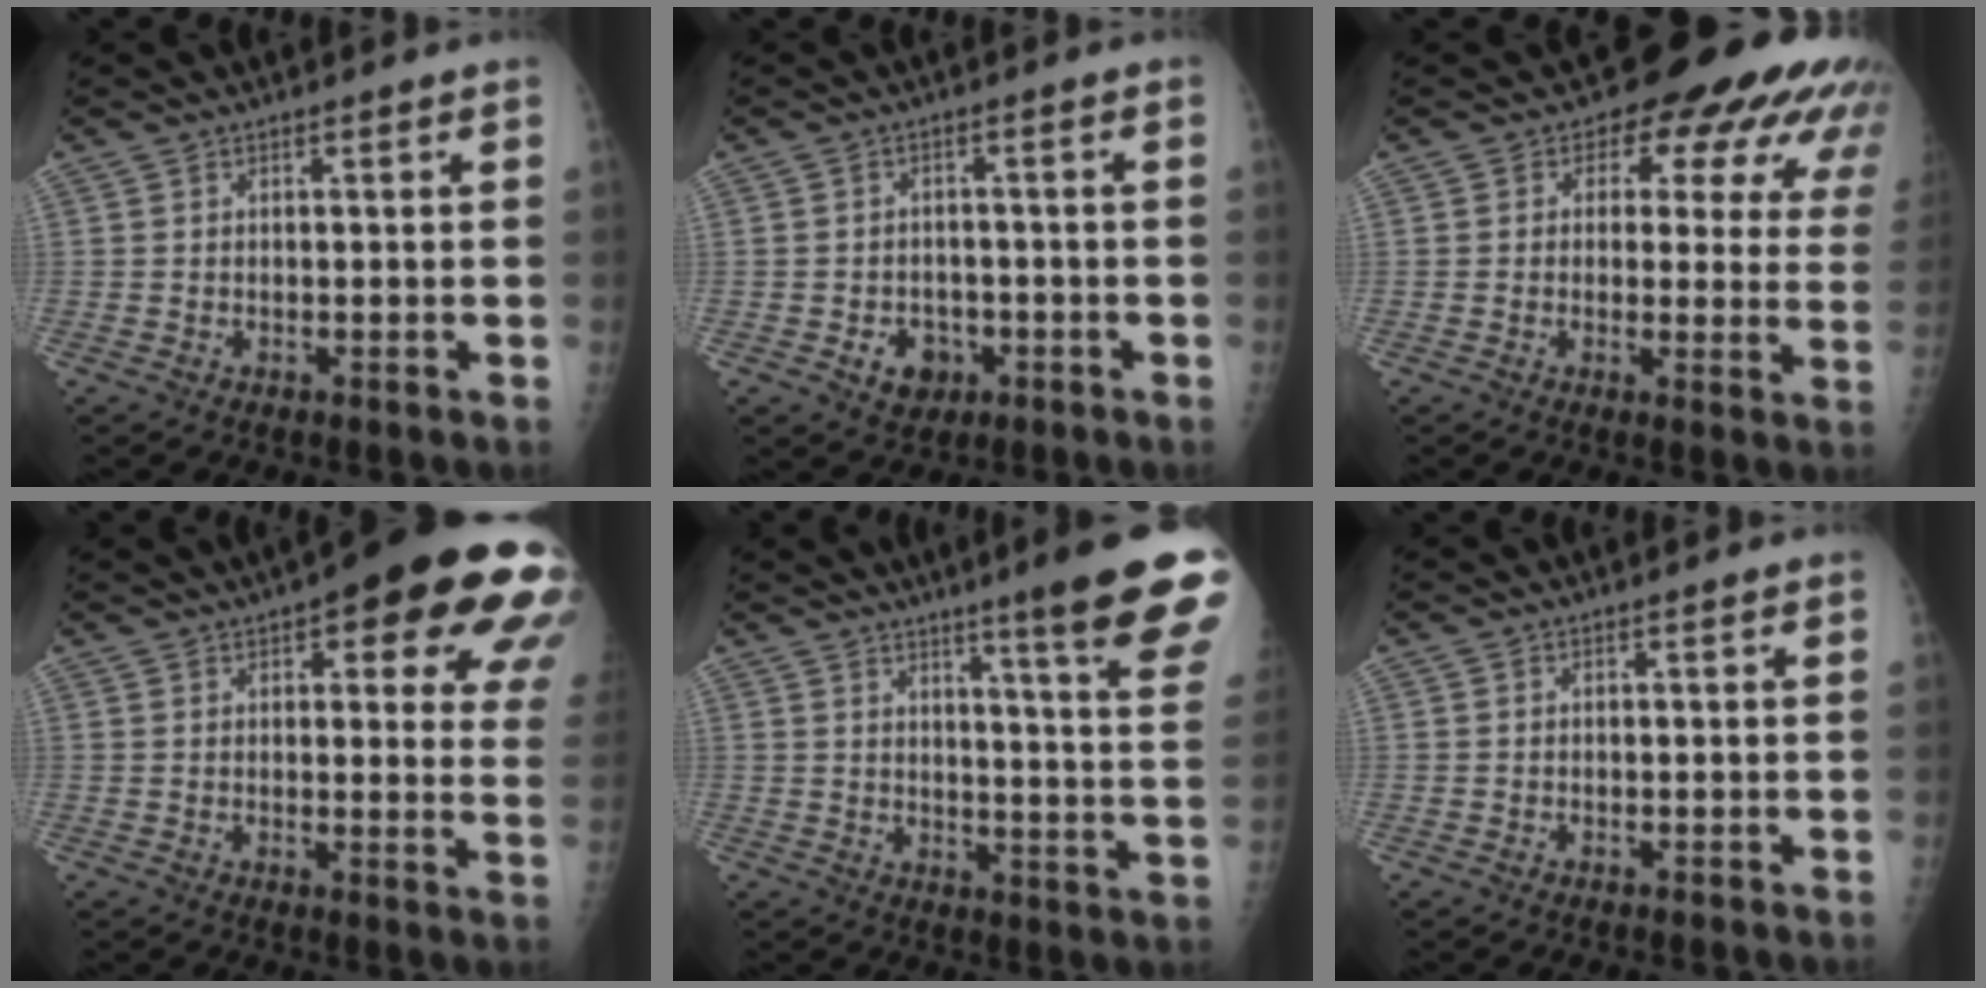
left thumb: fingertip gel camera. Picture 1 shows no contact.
{"total": 5.0, "force": [-2.0, 4.0, 2.3], "torque": [-0.014, 0.013, -0.023]}
{"total": 15.7, "force": [8.2, 8.9, 10.1], "torque": [-0.070, -0.019, 0.073]}
{"total": 21.6, "force": [10.6, 7.1, 17.4], "torque": [-0.168, -0.018, 0.118]}
{"total": 18.1, "force": [12.4, 0.6, 13.2], "torque": [-0.147, -0.073, 0.153]}
{"total": 0.0}